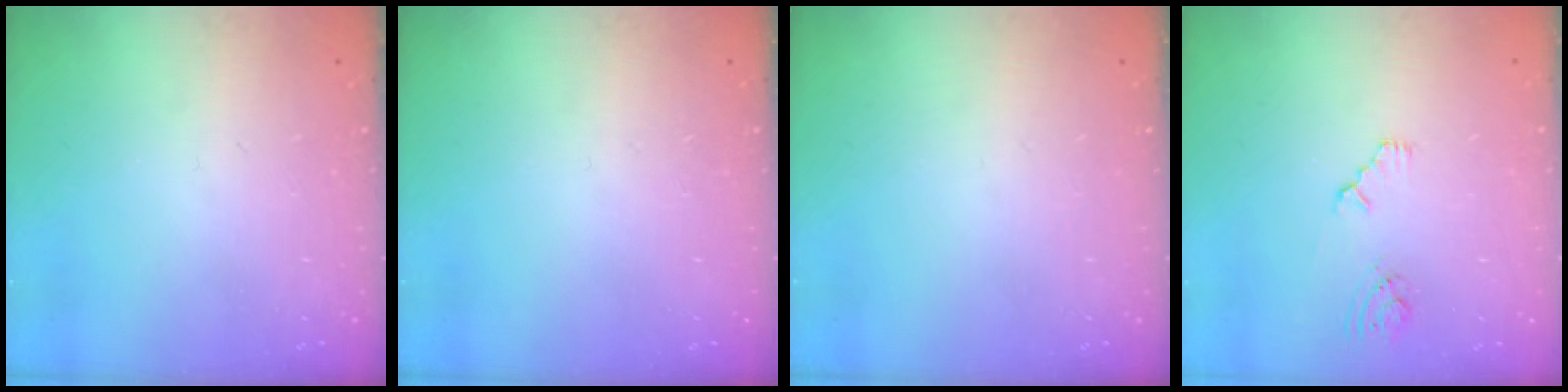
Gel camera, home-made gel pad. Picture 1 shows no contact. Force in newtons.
{"total": 0.0}
{"total": 0.0}
{"total": 2.1, "press": 2.1, "slide": 0.4}